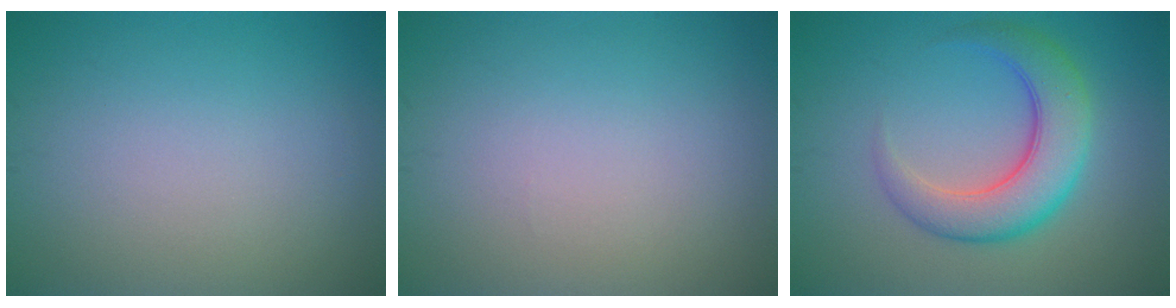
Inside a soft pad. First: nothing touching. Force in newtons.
{"total": 0.0}
{"total": 6.2, "press": 6.2, "slide": 0.3}